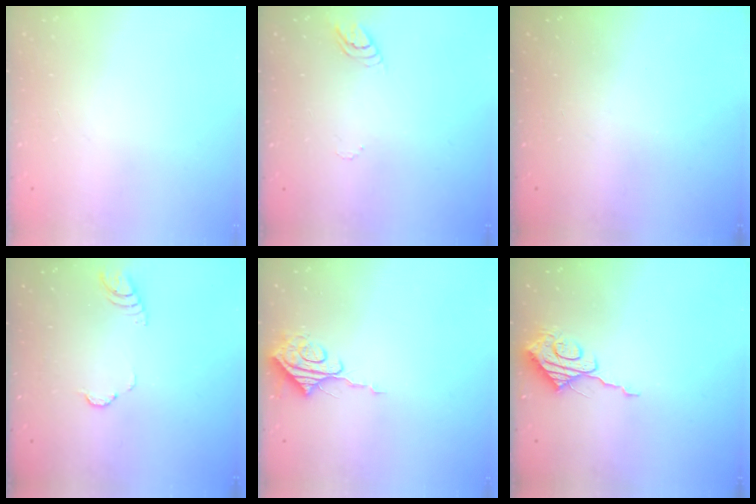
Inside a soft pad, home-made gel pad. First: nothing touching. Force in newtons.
{"total": 3.8, "press": 3.8, "slide": 0.3}
{"total": 0.0}
{"total": 3.3, "press": 3.3, "slide": 0.3}
{"total": 8.2, "press": 8.1, "slide": 0.9}
{"total": 9.6, "press": 9.6, "slide": 0.6}